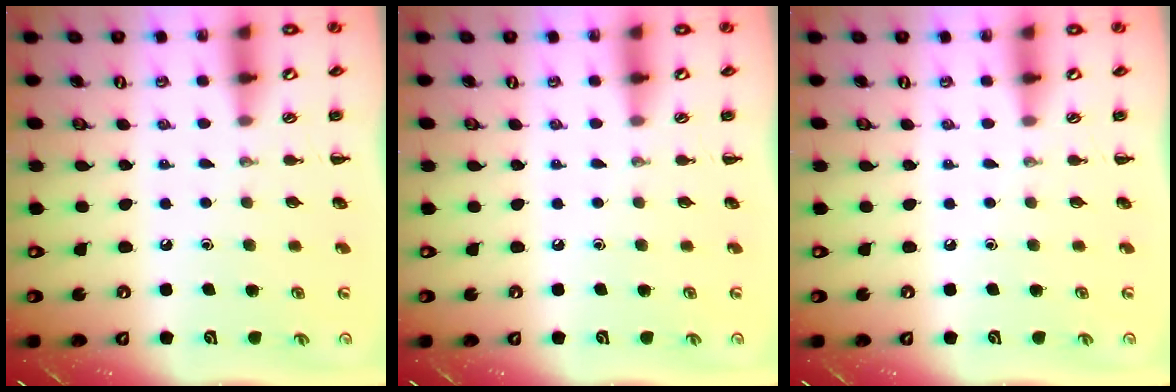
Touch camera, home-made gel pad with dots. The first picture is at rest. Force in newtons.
{"total": 0.0}
{"total": 0.0}